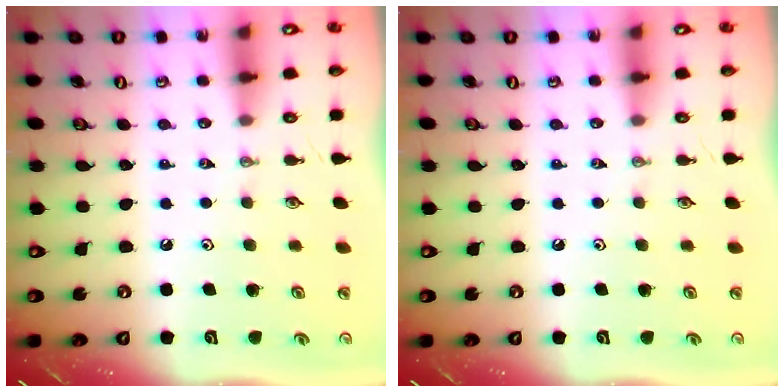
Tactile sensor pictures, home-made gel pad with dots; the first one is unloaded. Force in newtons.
{"total": 0.0}